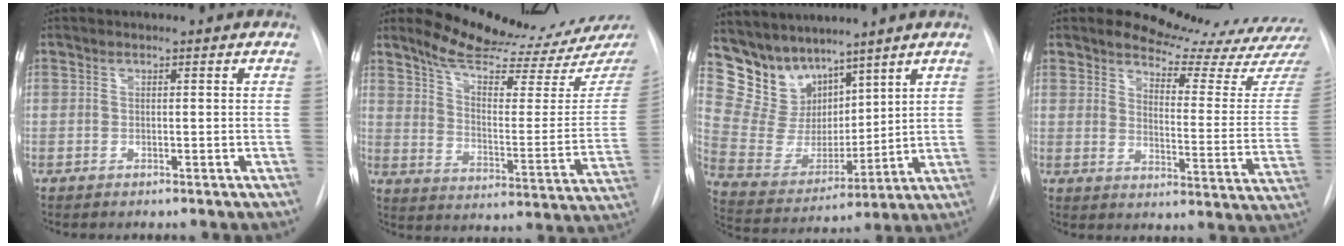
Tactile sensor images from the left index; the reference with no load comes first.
{"total": 19.7, "force": [18.3, 1.0, 7.2], "torque": [-0.104, -0.090, 0.248]}
{"total": 11.0, "force": [9.3, 5.6, 2.0], "torque": [-0.062, 0.027, 0.196]}
{"total": 17.2, "force": [16.7, 0.5, 4.2], "torque": [-0.057, -0.124, 0.195]}